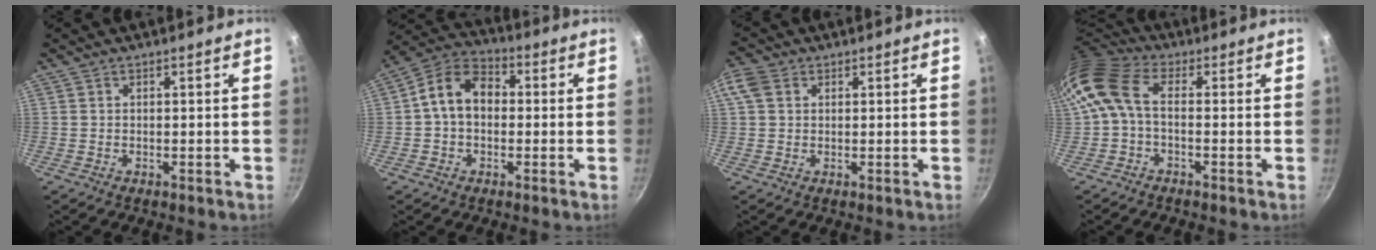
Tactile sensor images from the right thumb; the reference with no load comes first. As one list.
[{"total": 9.2, "force": [0.3, 6.8, 6.2], "torque": [-0.082, 0.028, -0.015]}, {"total": 4.4, "force": [1.5, 3.3, 2.5], "torque": [-0.049, 0.007, 0.023]}, {"total": 8.9, "force": [-0.3, 5.4, 7.0], "torque": [-0.145, 0.030, -0.020]}]